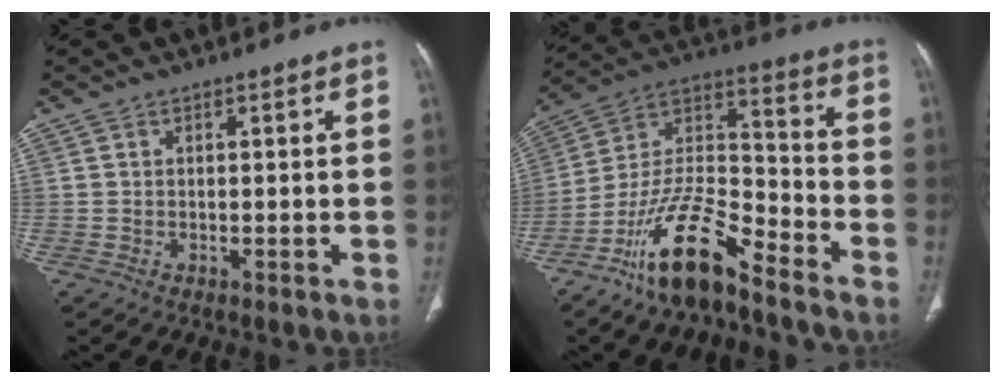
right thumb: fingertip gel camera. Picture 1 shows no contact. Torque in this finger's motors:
{"motor_torque": [1.88, -0.35, 1.65, -1.12, 0.55]}